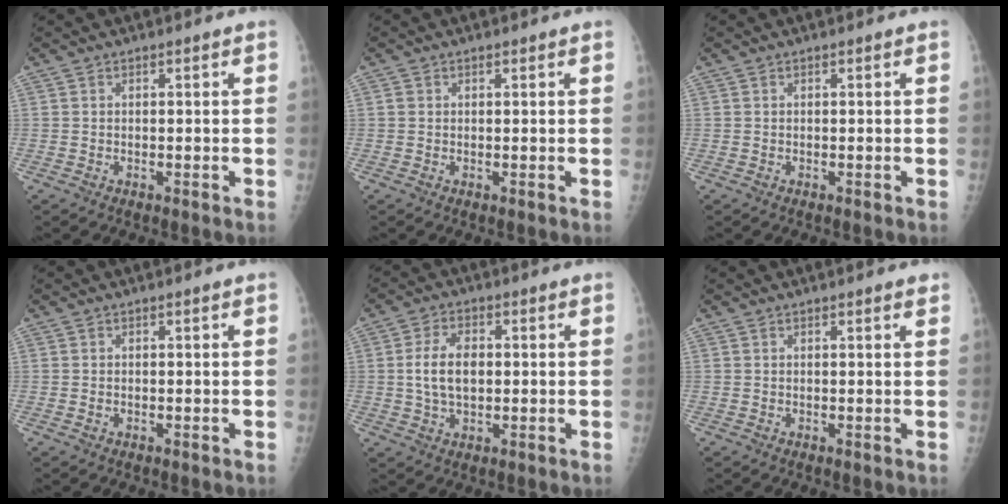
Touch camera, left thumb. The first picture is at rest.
{"total": 0.7, "force": [0.2, 0.6, 0.3], "torque": [0.002, 0.001, 0.003]}
{"total": 0.0}
{"total": 0.5, "force": [-0.2, 0.3, 0.4], "torque": [-0.010, 0.009, -0.002]}
{"total": 7.4, "force": [0.4, 4.6, 5.8], "torque": [-0.106, 0.005, 0.007]}
{"total": 1.2, "force": [0.8, 0.1, 0.8], "torque": [-0.007, -0.002, 0.010]}